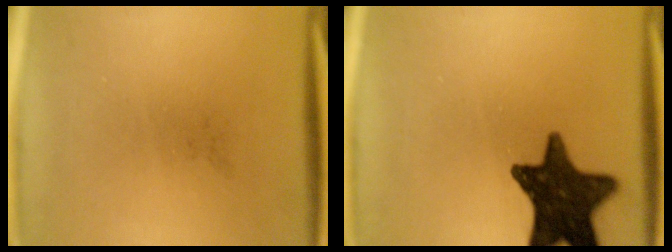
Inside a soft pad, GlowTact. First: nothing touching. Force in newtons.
{"total": 14.7}